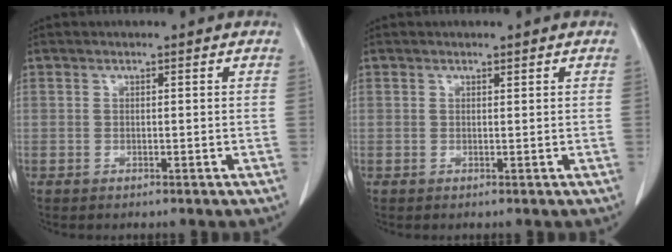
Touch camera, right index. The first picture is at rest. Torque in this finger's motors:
{"motor_torque": [-0.03, 0.05, -0.03, -0.01]}